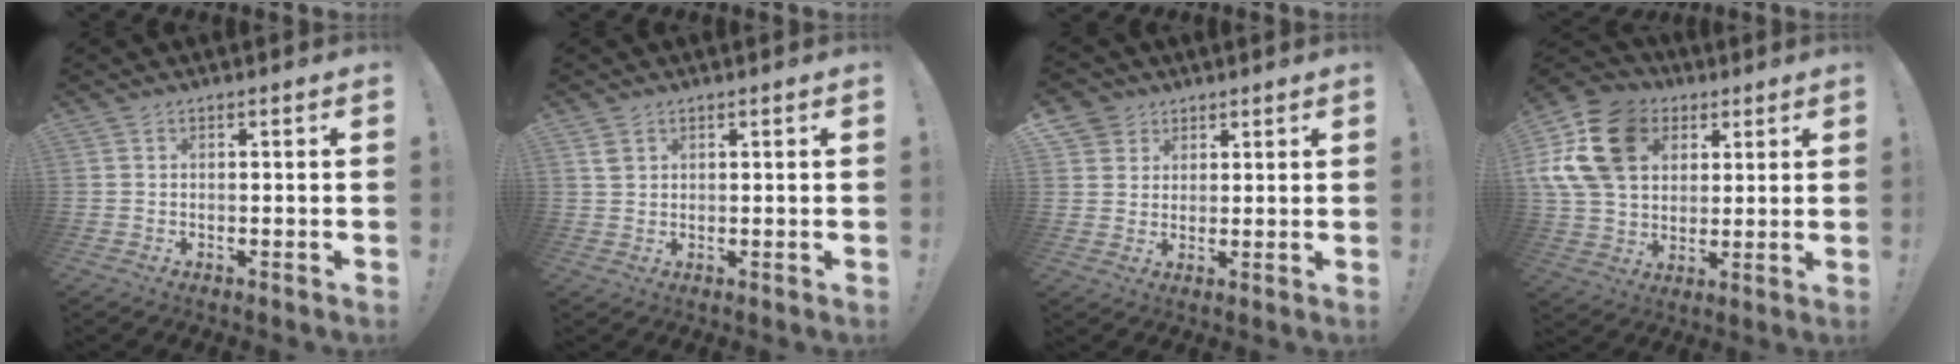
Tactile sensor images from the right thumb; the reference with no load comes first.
{"total": 2.3, "force": [1.4, 1.5, 1.1], "torque": [-0.007, -0.007, 0.024]}
{"total": 5.5, "force": [3.0, 4.6, 0.7], "torque": [-0.011, -0.022, 0.059]}
{"total": 20.4, "force": [6.5, 15.5, 11.7], "torque": [-0.208, -0.022, 0.128]}